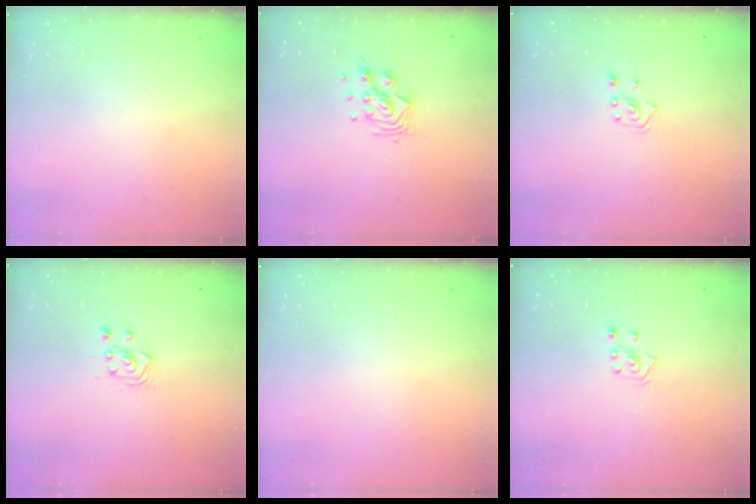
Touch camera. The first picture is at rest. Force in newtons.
{"total": 8.8, "press": 8.7, "slide": 0.9}
{"total": 2.8, "press": 2.7, "slide": 0.7}
{"total": 2.9, "press": 2.7, "slide": 1.0}
{"total": 0.0}
{"total": 2.8, "press": 2.7, "slide": 0.5}